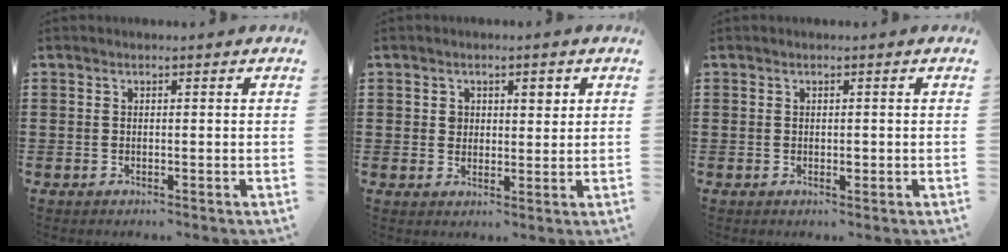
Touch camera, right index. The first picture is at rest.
{"total": 2.6, "force": [0.8, 1.9, 1.5], "torque": [-0.021, 0.003, 0.010]}
{"total": 1.0, "force": [-0.1, 0.5, 0.8], "torque": [-0.016, 0.000, -0.001]}